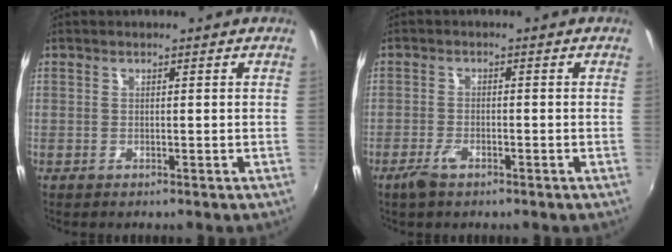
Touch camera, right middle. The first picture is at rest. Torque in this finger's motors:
{"motor_torque": [0.38, -0.36, 0.28, 0.06]}